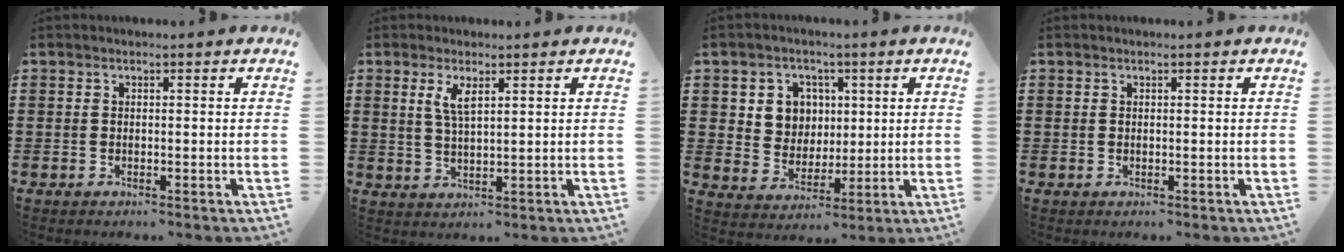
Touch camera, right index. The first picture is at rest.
{"total": 3.4, "force": [1.6, 1.0, 2.8], "torque": [-0.059, 0.005, 0.027]}
{"total": 5.7, "force": [1.7, 5.3, 1.4], "torque": [-0.048, 0.012, 0.027]}
{"total": 0.0}